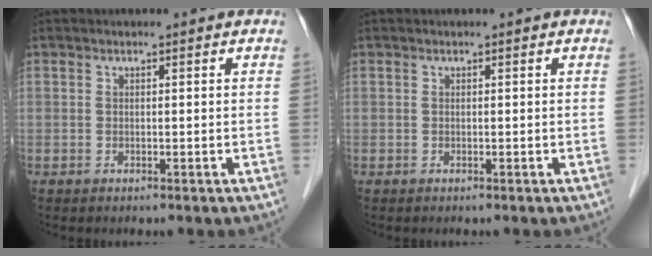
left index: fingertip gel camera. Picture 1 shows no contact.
{"total": 0.0}